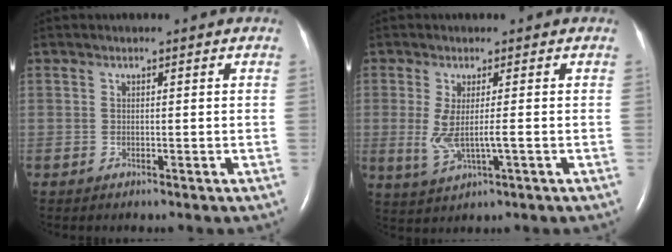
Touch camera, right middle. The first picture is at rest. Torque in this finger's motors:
{"motor_torque": [0.08, -0.03, 0.14, 0.06]}